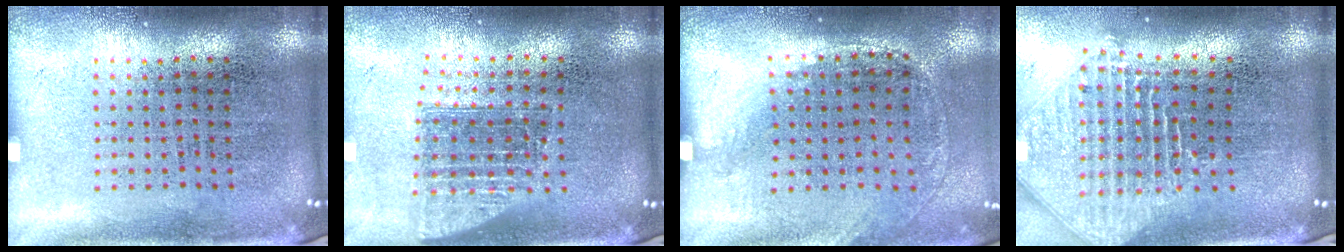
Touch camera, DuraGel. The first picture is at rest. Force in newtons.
{"total": 1.4, "press": 1.2, "slide": 0.8}
{"total": 1.3, "press": 0.9, "slide": 0.9}
{"total": 2.5, "press": 1.9, "slide": 1.7}